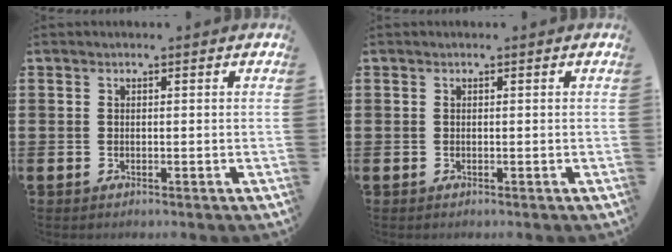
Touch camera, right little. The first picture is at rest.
{"total": 0.0}